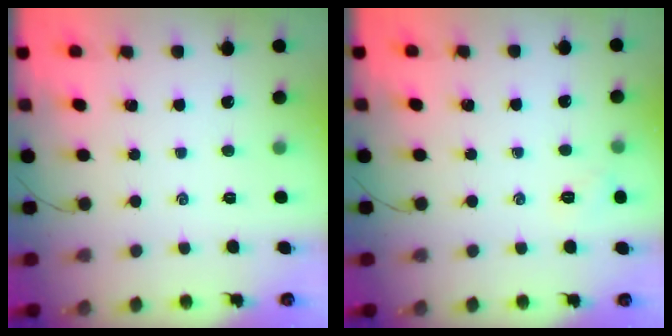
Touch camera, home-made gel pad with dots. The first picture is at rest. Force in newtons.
{"total": 4.6, "press": 4.4, "slide": 1.2}